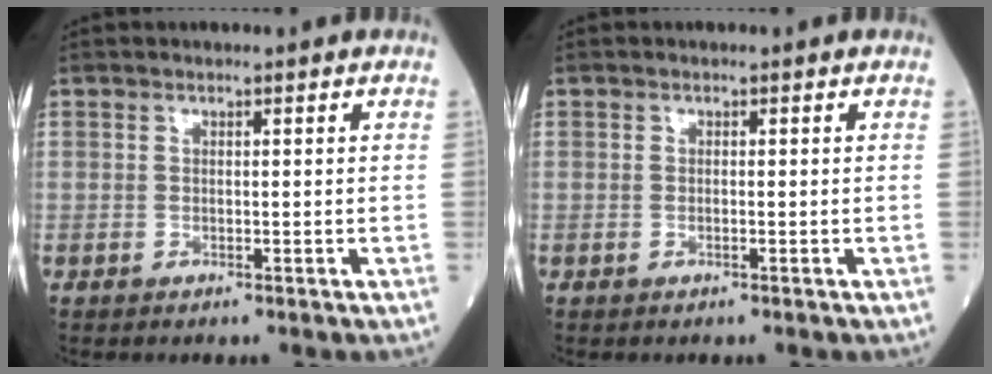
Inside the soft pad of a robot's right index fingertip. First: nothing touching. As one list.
[{"total": 0.0}]